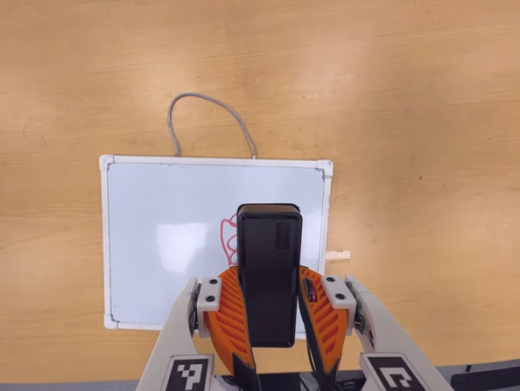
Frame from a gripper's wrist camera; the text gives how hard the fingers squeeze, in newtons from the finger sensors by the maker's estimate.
{"total": 9.6, "left": 7.2, "right": 12.1}